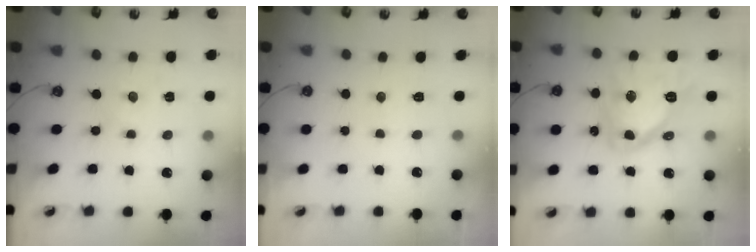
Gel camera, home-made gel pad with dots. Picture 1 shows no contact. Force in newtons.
{"total": 5.2, "press": 5.1, "slide": 0.6}
{"total": 14.9, "press": 14.8, "slide": 1.6}